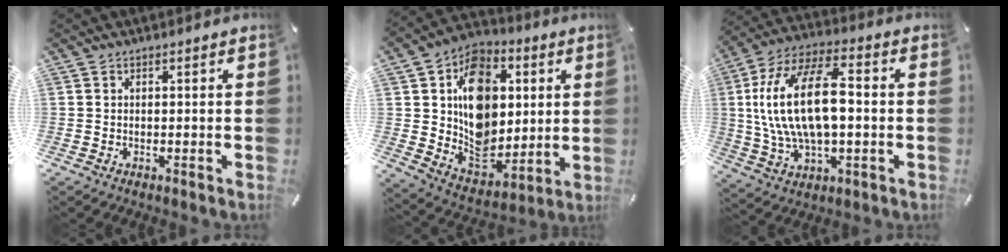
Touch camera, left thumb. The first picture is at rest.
{"total": 16.1, "force": [1.9, 13.6, 8.4], "torque": [-0.130, -0.014, 0.043]}
{"total": 19.5, "force": [0.9, 10.7, 16.4], "torque": [-0.333, 0.004, 0.012]}